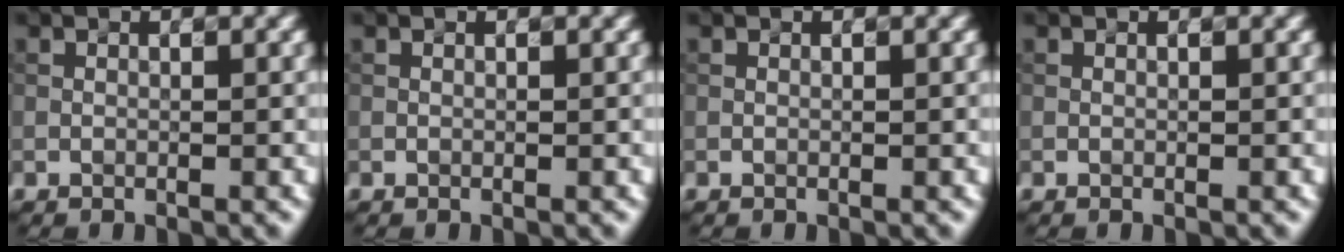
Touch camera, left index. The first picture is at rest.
{"total": 0.0}
{"total": 0.0}
{"total": 0.0}